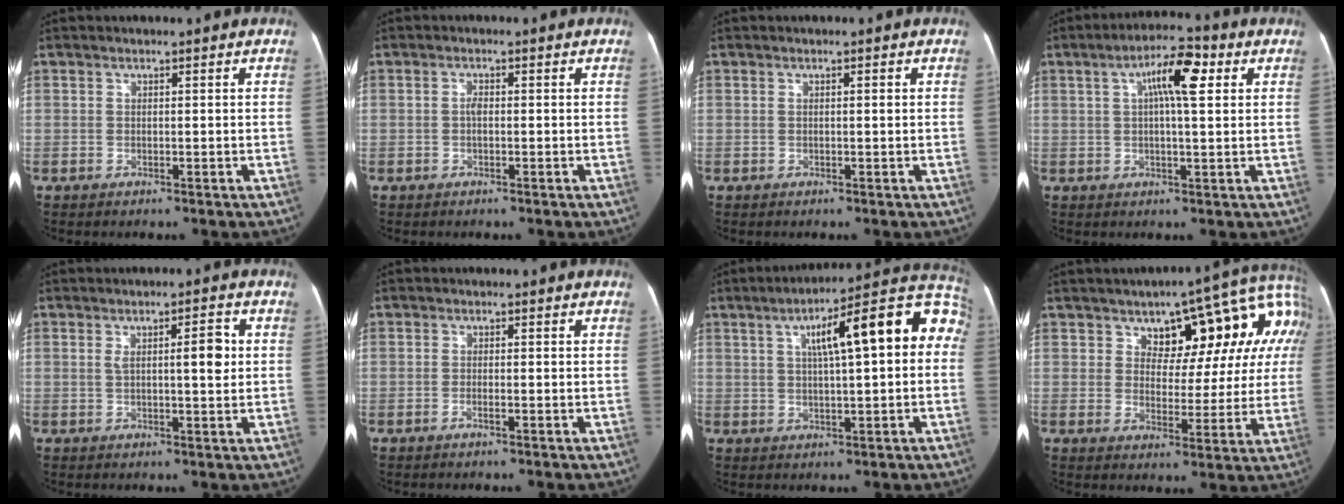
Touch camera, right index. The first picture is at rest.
{"total": 1.3, "force": [-0.1, 0.5, 1.1], "torque": [-0.022, 0.003, -0.004]}
{"total": 0.9, "force": [0.2, 0.1, 0.9], "torque": [-0.016, 0.005, 0.004]}
{"total": 8.1, "force": [2.6, 1.6, 7.5], "torque": [-0.129, 0.022, 0.039]}
{"total": 5.0, "force": [0.9, 1.0, 4.9], "torque": [-0.075, 0.008, 0.013]}
{"total": 0.8, "force": [-0.6, -0.1, 0.5], "torque": [-0.009, -0.004, -0.014]}
{"total": 16.3, "force": [3.9, 3.7, 15.4], "torque": [-0.205, 0.054, 0.048]}
{"total": 13.3, "force": [6.1, 6.9, 9.6], "torque": [-0.106, 0.034, 0.073]}